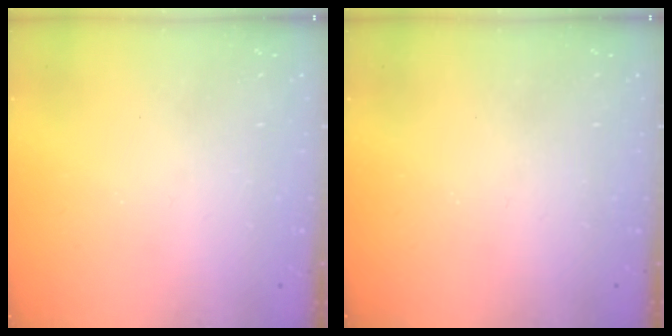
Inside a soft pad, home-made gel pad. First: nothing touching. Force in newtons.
{"total": 0.0}